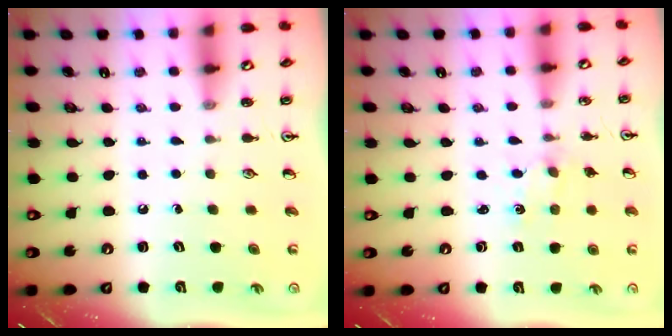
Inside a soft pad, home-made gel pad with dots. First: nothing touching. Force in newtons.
{"total": 0.0}